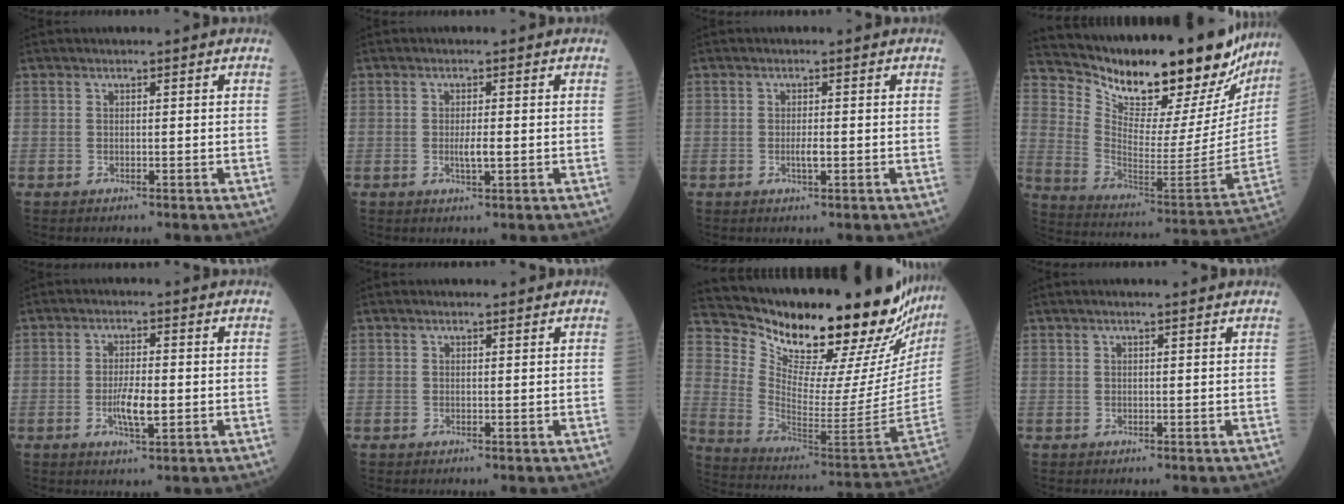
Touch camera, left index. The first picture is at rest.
{"total": 2.2, "force": [-0.3, 0.4, 2.1], "torque": [-0.042, -0.001, -0.002]}
{"total": 1.5, "force": [-0.3, 0.3, 1.4], "torque": [-0.029, -0.001, -0.004]}
{"total": 26.1, "force": [23.0, 6.8, 10.3], "torque": [-0.175, -0.064, 0.328]}
{"total": 4.6, "force": [-0.9, 1.1, 4.3], "torque": [-0.086, -0.003, -0.015]}
{"total": 1.0, "force": [0.9, 0.2, 0.5], "torque": [-0.012, 0.009, 0.013]}
{"total": 30.1, "force": [26.7, 3.7, 13.4], "torque": [-0.228, -0.134, 0.365]}
{"total": 2.3, "force": [1.9, 0.1, 1.4], "torque": [-0.020, 0.020, 0.026]}